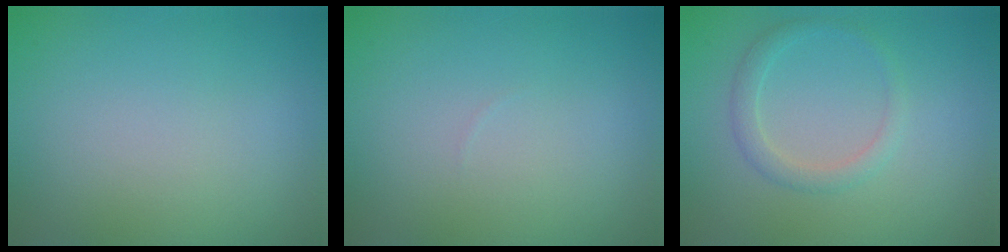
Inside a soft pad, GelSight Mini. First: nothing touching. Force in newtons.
{"total": 0.0}
{"total": 1.7, "press": 1.7, "slide": 0.1}